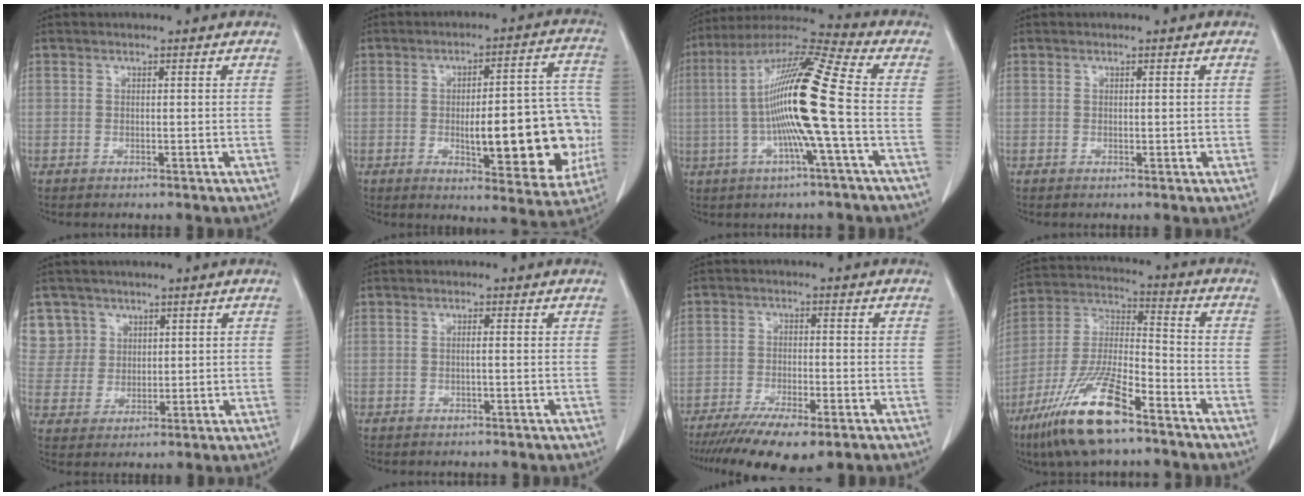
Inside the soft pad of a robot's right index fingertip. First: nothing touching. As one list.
[{"total": 18.7, "force": [-3.1, 5.4, 17.7], "torque": [-0.179, 0.029, -0.023]}, {"total": 16.4, "force": [-1.4, -0.5, 16.3], "torque": [-0.308, 0.009, -0.042]}, {"total": 1.0, "force": [0.1, 0.4, 0.9], "torque": [-0.014, -0.002, 0.005]}, {"total": 7.0, "force": [4.1, 5.7, -0.3], "torque": [0.012, 0.008, 0.090]}, {"total": 0.9, "force": [0.0, -0.1, 0.9], "torque": [-0.015, 0.002, 0.000]}, {"total": 10.7, "force": [-7.6, 2.4, 7.2], "torque": [-0.114, -0.020, -0.120]}, {"total": 16.4, "force": [-10.4, 3.4, 12.1], "torque": [-0.262, -0.022, -0.196]}]